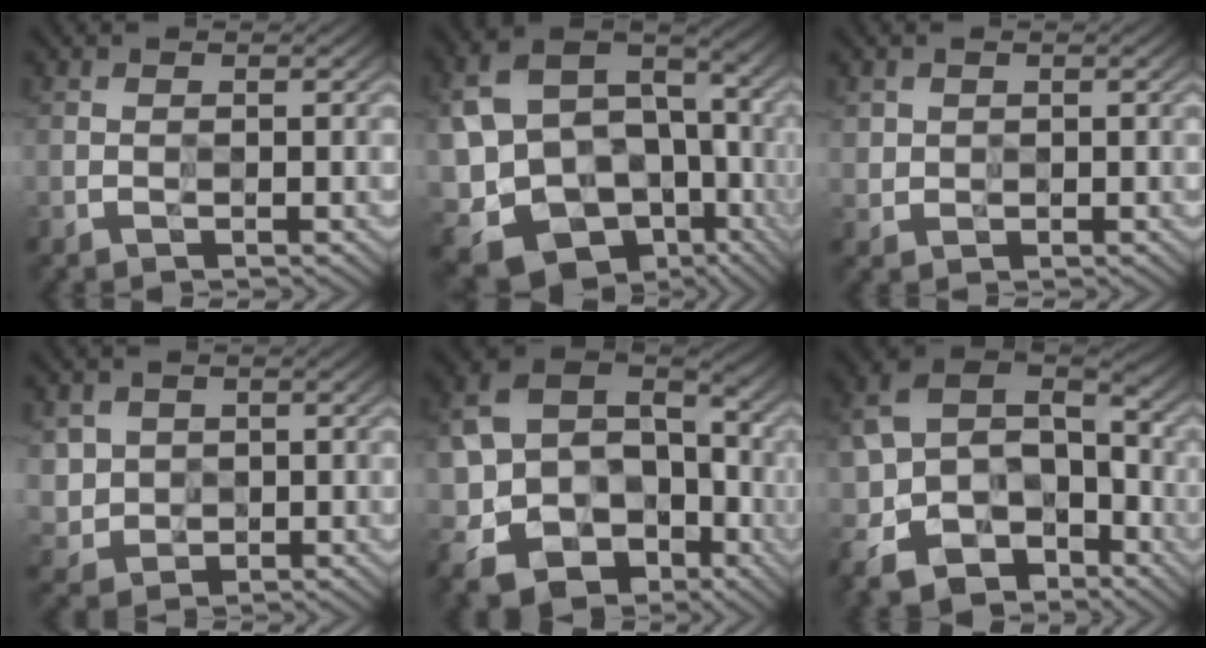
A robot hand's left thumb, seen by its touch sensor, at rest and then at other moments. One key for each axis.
{"total": 18.1, "fx": -5.5, "fy": 13.9, "fz": 10.1, "tx": -0.217, "ty": -0.030, "tz": -0.071}
{"total": 1.8, "fx": 0.7, "fy": 1.6, "fz": 0.3, "tx": -0.013, "ty": -0.007, "tz": 0.016}
{"total": 3.9, "fx": 1.1, "fy": 3.5, "fz": 1.0, "tx": -0.039, "ty": -0.012, "tz": 0.024}
{"total": 17.4, "fx": -6.1, "fy": 13.7, "fz": 8.7, "tx": -0.207, "ty": -0.024, "tz": -0.095}
{"total": 15.2, "fx": -7.2, "fy": 10.8, "fz": 7.9, "tx": -0.210, "ty": -0.027, "tz": -0.116}